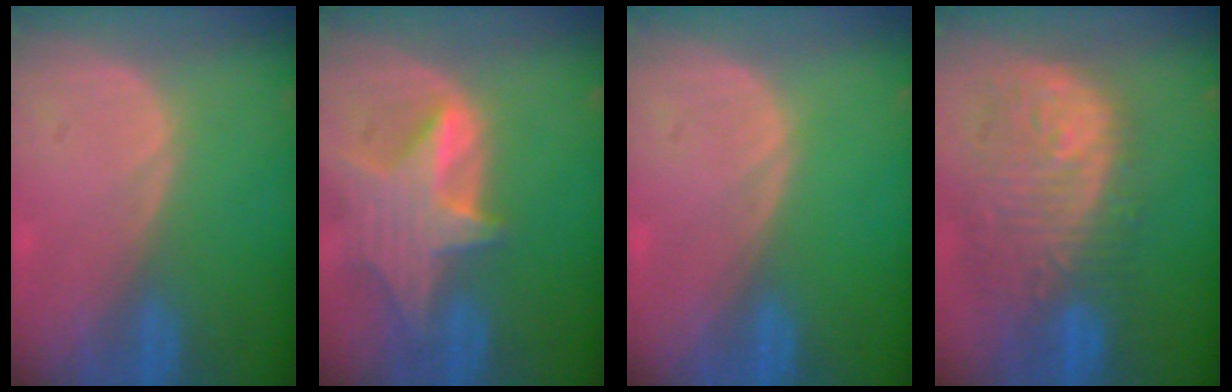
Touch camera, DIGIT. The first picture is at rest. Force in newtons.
{"total": 7.9, "press": 7.3, "slide": 3.1}
{"total": 0.0}
{"total": 12.0, "press": 10.7, "slide": 5.5}